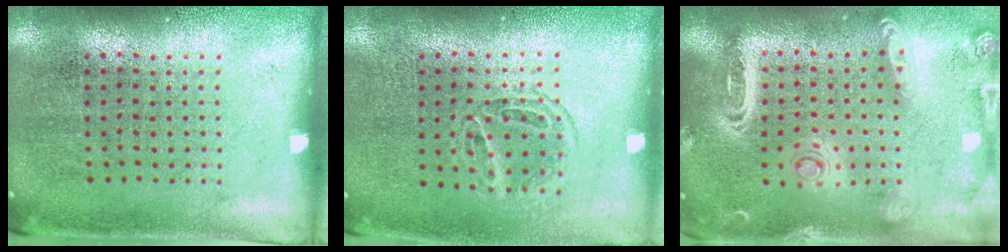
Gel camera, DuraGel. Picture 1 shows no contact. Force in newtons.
{"total": 1.1, "press": 1.0, "slide": 0.5}
{"total": 2.7, "press": 2.3, "slide": 1.3}